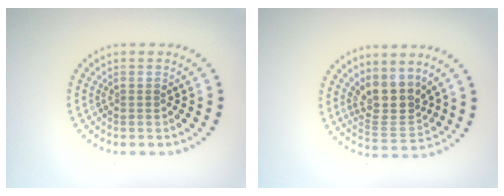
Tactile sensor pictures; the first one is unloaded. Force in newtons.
{"total": 3.8, "press": 3.1, "slide": 2.1}